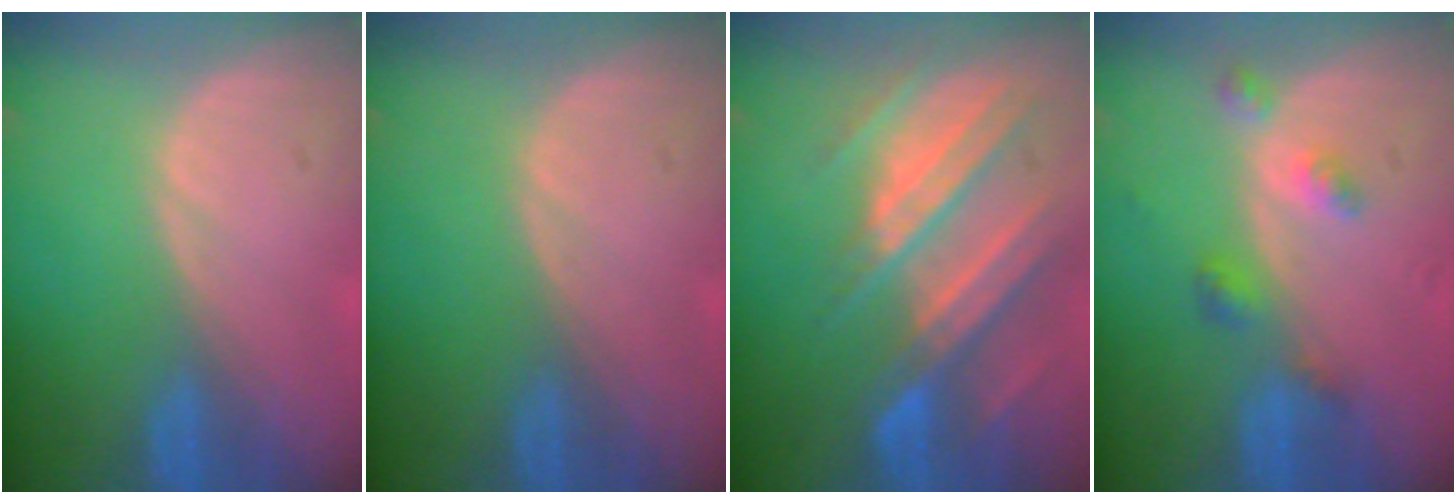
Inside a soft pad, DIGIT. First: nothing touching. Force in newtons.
{"total": 0.0}
{"total": 11.0, "press": 9.8, "slide": 5.0}
{"total": 4.3, "press": 4.0, "slide": 1.7}